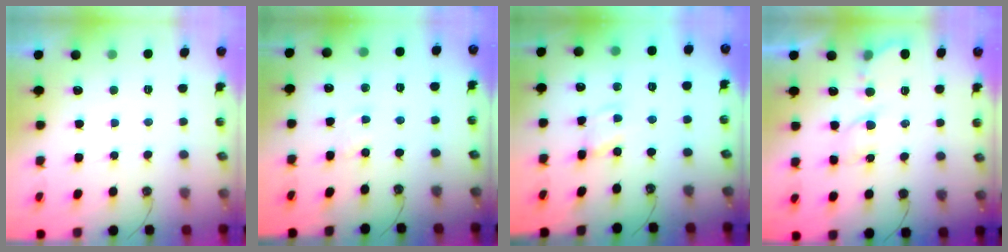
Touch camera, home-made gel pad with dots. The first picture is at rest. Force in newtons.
{"total": 2.0, "press": 2.0, "slide": 0.3}
{"total": 1.7, "press": 1.7, "slide": 0.1}
{"total": 6.2, "press": 6.2, "slide": 0.2}